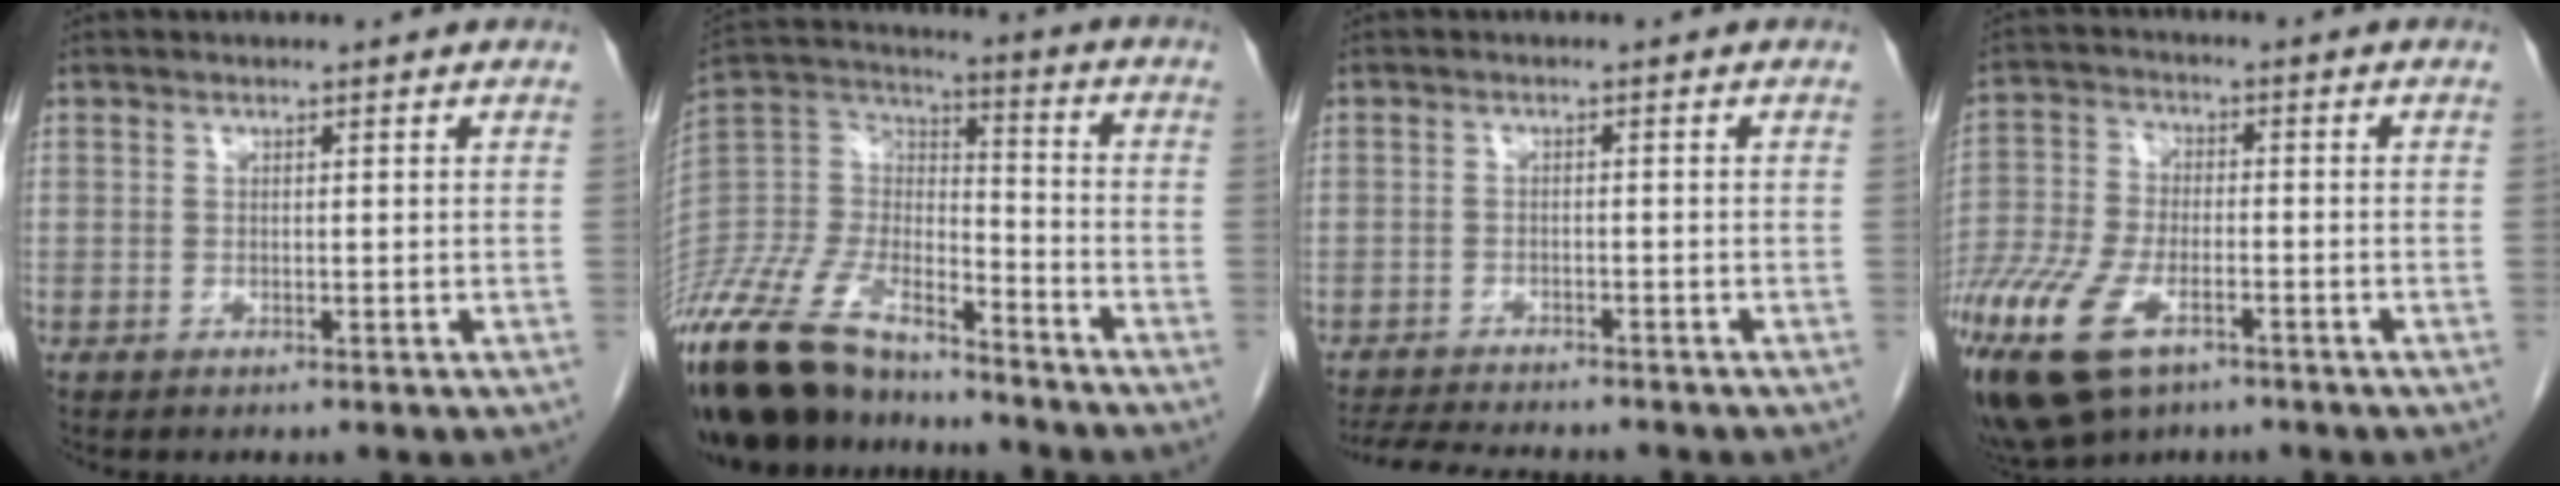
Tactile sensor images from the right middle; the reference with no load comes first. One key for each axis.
{"total": 23.1, "fx": -19.4, "fy": 6.8, "fz": 10.4, "tx": -0.255, "ty": -0.013, "tz": -0.356}
{"total": 9.4, "fx": -8.6, "fy": 1.4, "fz": 3.5, "tx": -0.057, "ty": -0.009, "tz": -0.127}
{"total": 19.3, "fx": -11.1, "fy": 9.9, "fz": 12.4, "tx": -0.345, "ty": -0.030, "tz": -0.201}